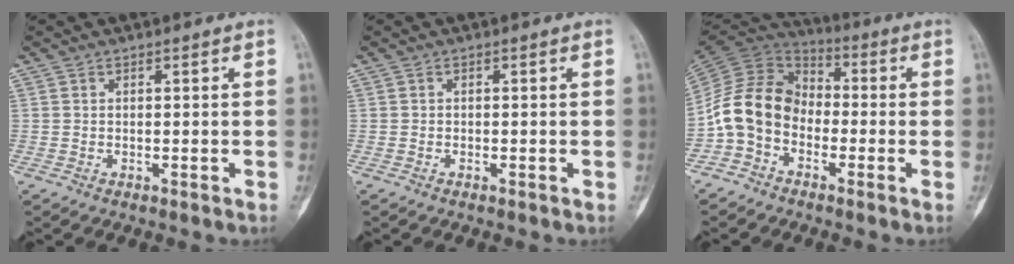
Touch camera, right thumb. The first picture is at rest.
{"total": 0.0}
{"total": 12.0, "force": [-3.7, 9.4, 6.6], "torque": [-0.117, 0.059, -0.087]}